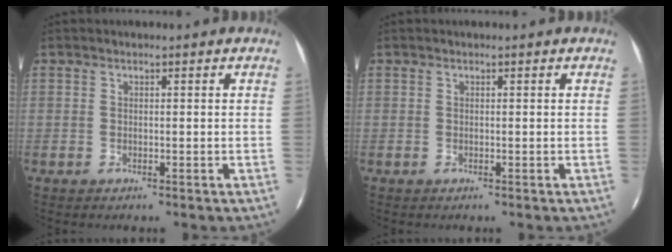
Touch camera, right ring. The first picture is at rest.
{"total": 0.0}